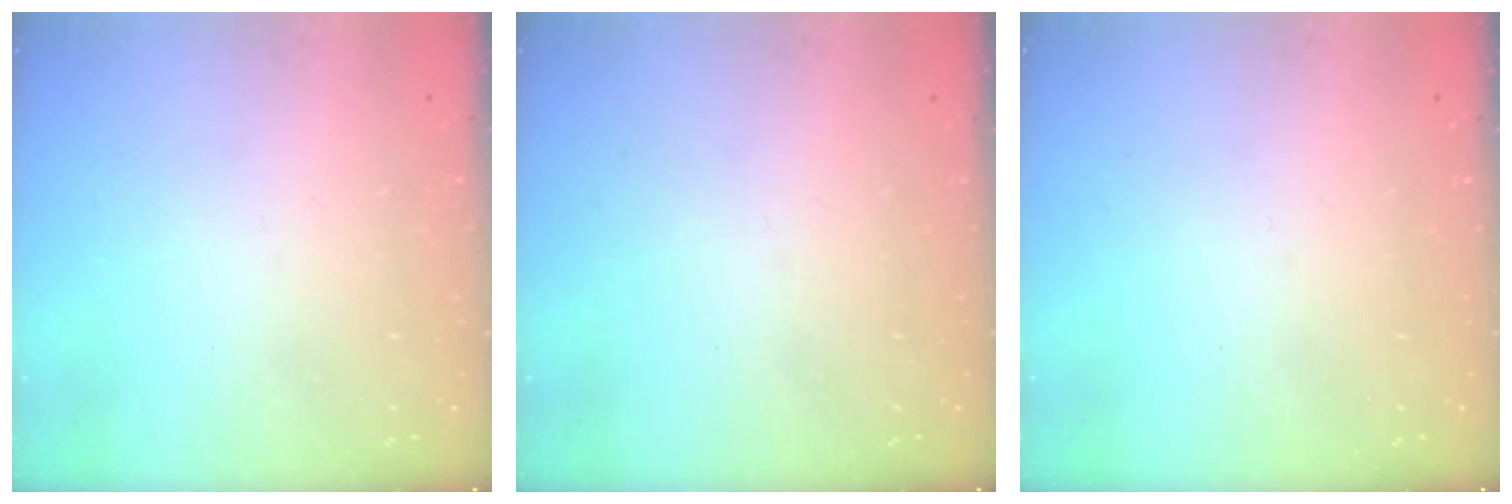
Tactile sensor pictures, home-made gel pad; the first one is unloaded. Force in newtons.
{"total": 0.0}
{"total": 0.0}